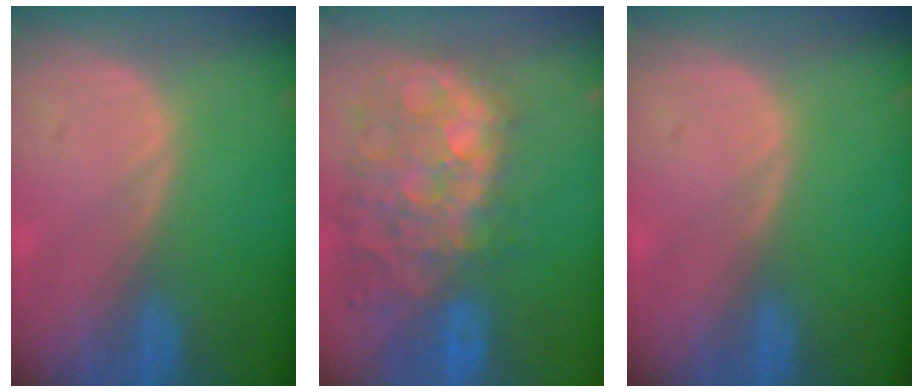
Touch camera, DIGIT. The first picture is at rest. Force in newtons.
{"total": 13.5, "press": 11.6, "slide": 6.8}
{"total": 0.0}